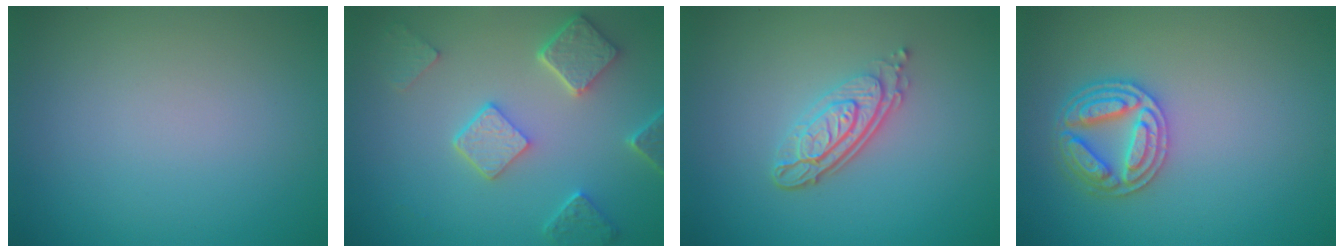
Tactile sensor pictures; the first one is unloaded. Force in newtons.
{"total": 4.9, "press": 3.9, "slide": 3.0}
{"total": 4.1, "press": 3.0, "slide": 2.7}
{"total": 4.0, "press": 3.8, "slide": 1.3}